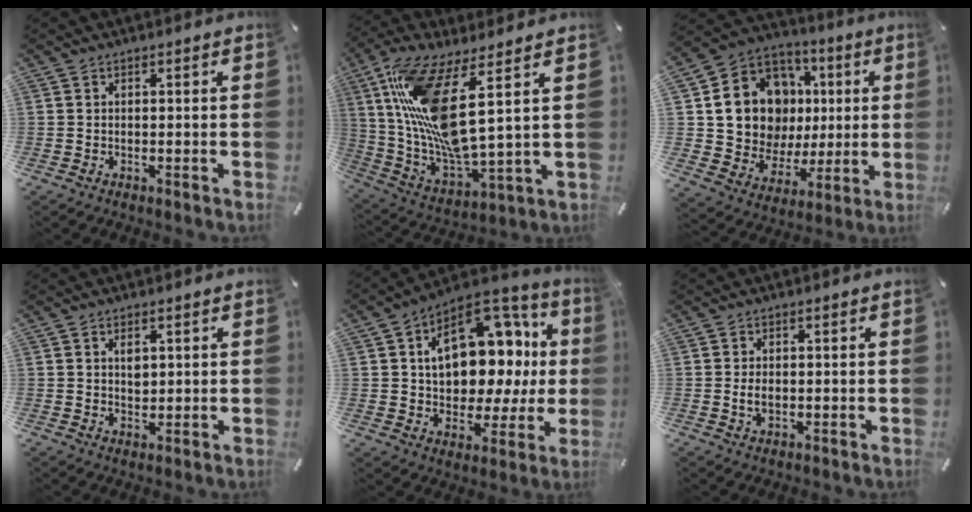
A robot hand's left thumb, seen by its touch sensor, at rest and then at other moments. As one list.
[{"total": 17.4, "force": [6.5, 4.3, 15.6], "torque": [-0.354, -0.048, 0.097]}, {"total": 16.2, "force": [3.7, 13.7, 7.8], "torque": [-0.142, -0.025, 0.085]}, {"total": 2.5, "force": [0.8, 1.8, 1.6], "torque": [-0.021, -0.002, 0.010]}, {"total": 19.1, "force": [4.5, 12.9, 13.4], "torque": [-0.185, -0.028, 0.081]}, {"total": 2.7, "force": [-0.2, 1.6, 2.1], "torque": [-0.048, 0.001, -0.007]}]